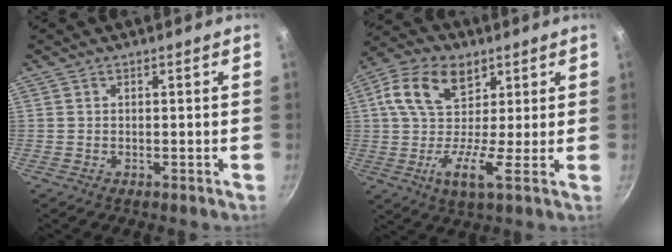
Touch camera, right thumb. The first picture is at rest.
{"total": 12.9, "force": [3.4, 7.4, 10.0], "torque": [-0.173, 0.003, 0.040]}